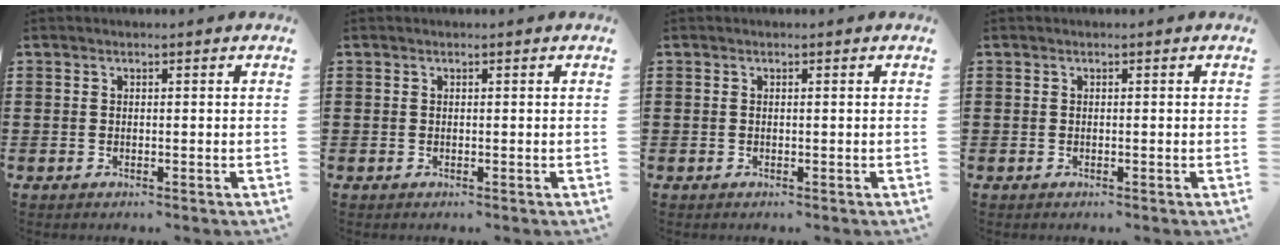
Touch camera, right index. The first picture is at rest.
{"total": 0.0}
{"total": 0.0}
{"total": 0.0}